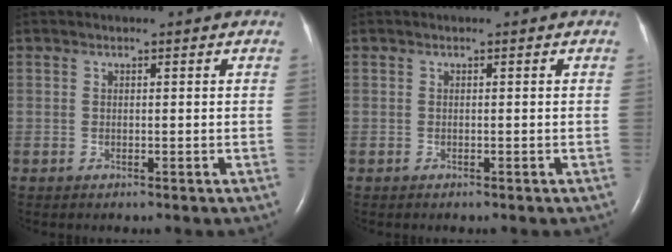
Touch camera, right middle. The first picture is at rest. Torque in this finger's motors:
{"motor_torque": [-0.41, 0.07, 0.00, -0.02]}